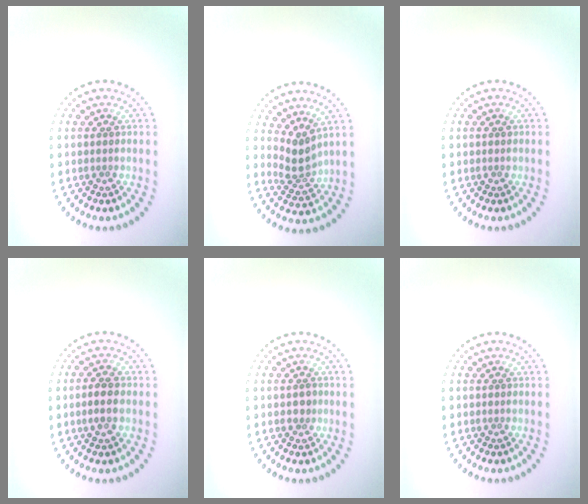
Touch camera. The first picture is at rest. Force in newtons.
{"total": 2.6, "press": 1.9, "slide": 1.8}
{"total": 0.6, "press": 0.6, "slide": 0.1}
{"total": 1.9, "press": 1.7, "slide": 0.6}
{"total": 1.1, "press": 1.1, "slide": 0.2}
{"total": 0.0}